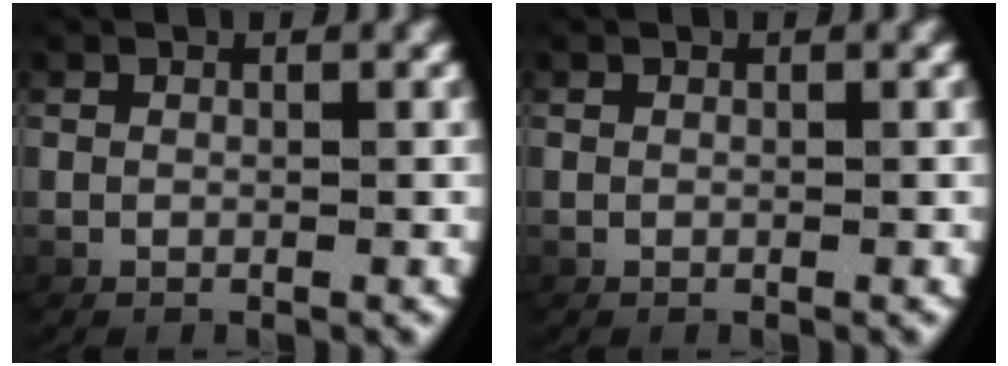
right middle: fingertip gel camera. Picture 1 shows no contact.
{"total": 0.0}